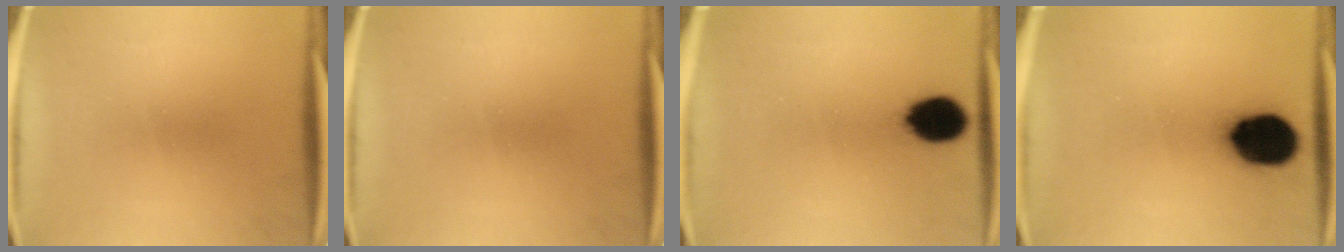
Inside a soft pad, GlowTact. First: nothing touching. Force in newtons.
{"total": 0.0}
{"total": 10.3}
{"total": 16.0}